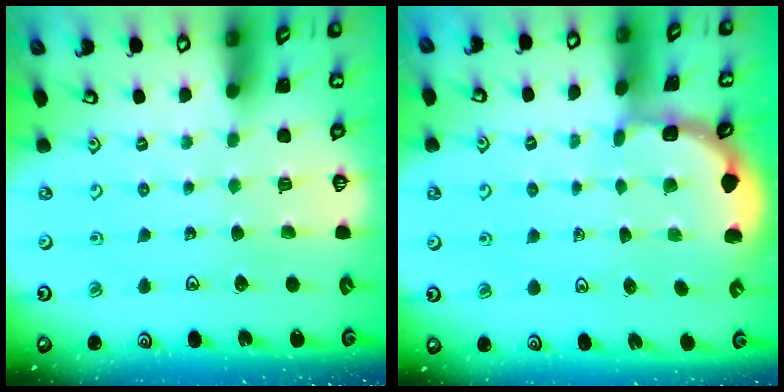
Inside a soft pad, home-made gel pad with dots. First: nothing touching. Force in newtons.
{"total": 2.0, "press": 2.0, "slide": 0.1}